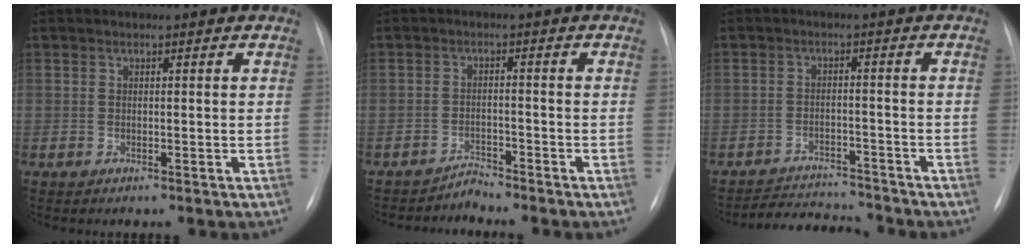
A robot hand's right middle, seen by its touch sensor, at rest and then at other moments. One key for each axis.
{"total": 2.2, "fx": -2.1, "fy": -0.3, "fz": -0.7, "tx": 0.022, "ty": -0.011, "tz": -0.035}
{"total": 6.8, "fx": -6.7, "fy": 0.8, "fz": 0.1, "tx": -0.004, "ty": 0.007, "tz": -0.106}